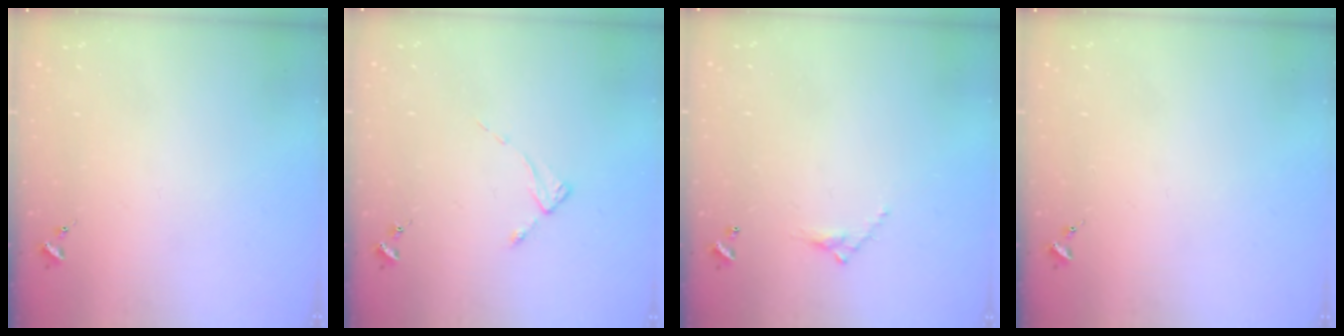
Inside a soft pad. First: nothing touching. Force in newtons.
{"total": 2.2, "press": 2.2, "slide": 0.4}
{"total": 4.6, "press": 4.6, "slide": 0.3}
{"total": 0.0}